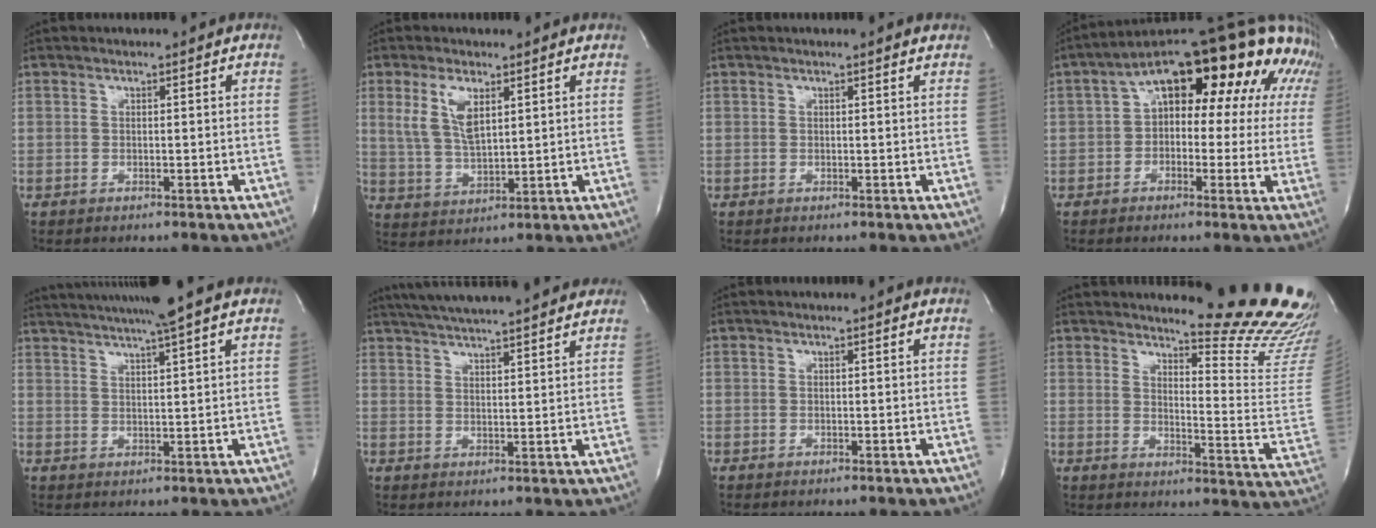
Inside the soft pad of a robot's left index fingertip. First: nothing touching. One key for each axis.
{"total": 6.5, "fx": 2.9, "fy": 2.3, "fz": 5.4, "tx": -0.119, "ty": 0.004, "tz": 0.065}
{"total": 1.2, "fx": 1.1, "fy": -0.2, "fz": 0.4, "tx": -0.018, "ty": 0.002, "tz": 0.012}
{"total": 18.7, "fx": 8.3, "fy": 8.1, "fz": 14.6, "tx": -0.211, "ty": 0.072, "tz": 0.098}
{"total": 11.6, "fx": 9.9, "fy": -1.4, "fz": 5.8, "tx": -0.105, "ty": 0.008, "tz": 0.139}
{"total": 18.1, "fx": 16.1, "fy": 1.6, "fz": 8.3, "tx": -0.140, "ty": 0.036, "tz": 0.224}
{"total": 1.0, "fx": 0.9, "fy": -0.2, "fz": 0.3, "tx": -0.009, "ty": 0.000, "tz": 0.017}
{"total": 18.4, "fx": 17.0, "fy": 0.4, "fz": 7.1, "tx": -0.090, "ty": -0.146, "tz": 0.191}